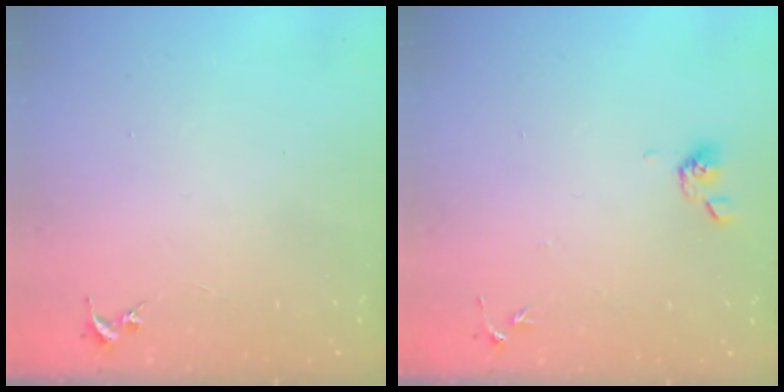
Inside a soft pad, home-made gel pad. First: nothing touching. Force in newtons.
{"total": 5.5, "press": 4.9, "slide": 2.6}